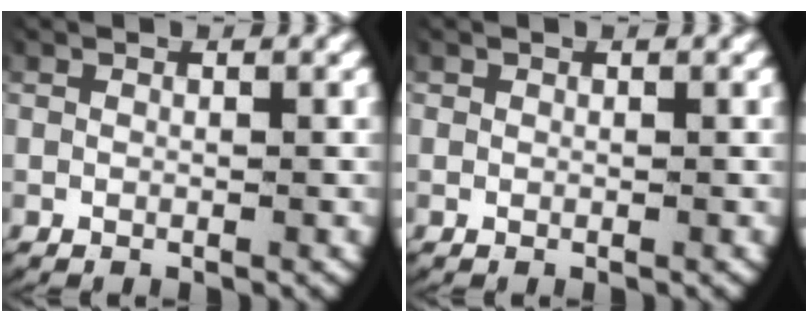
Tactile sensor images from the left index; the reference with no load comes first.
{"total": 0.0}